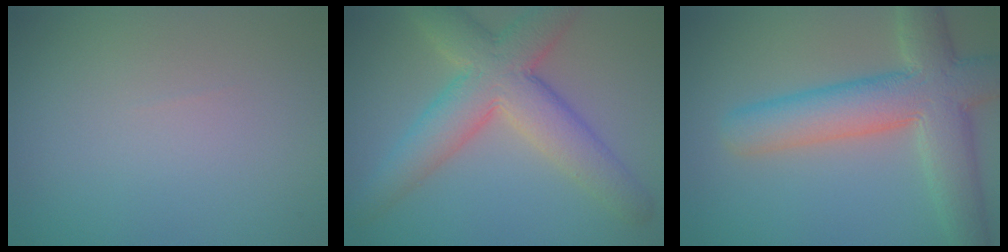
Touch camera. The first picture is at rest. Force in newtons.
{"total": 7.8, "press": 7.8, "slide": 0.5}
{"total": 8.4, "press": 8.4, "slide": 0.5}